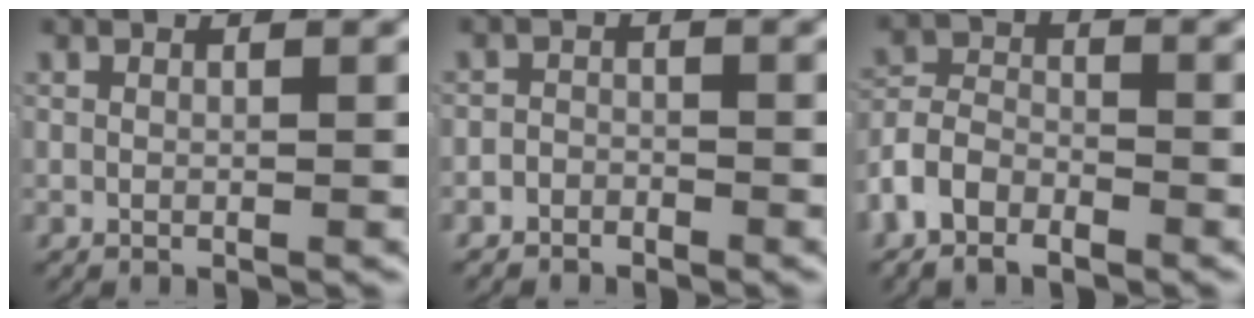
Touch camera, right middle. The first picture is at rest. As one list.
[{"total": 2.2, "force": [-2.0, 0.9, -0.2], "torque": [0.013, -0.007, -0.036]}, {"total": 5.0, "force": [-2.4, 3.8, 2.2], "torque": [-0.042, -0.006, -0.050]}]